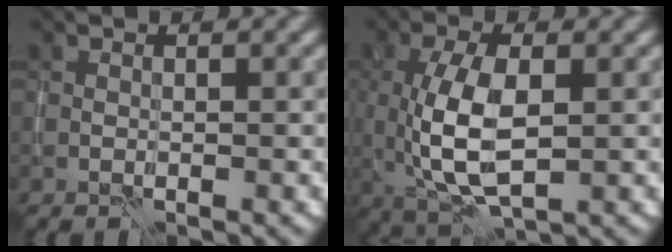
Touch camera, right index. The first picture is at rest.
{"total": 7.1, "force": [-0.3, 3.1, 6.4], "torque": [-0.144, -0.003, -0.003]}